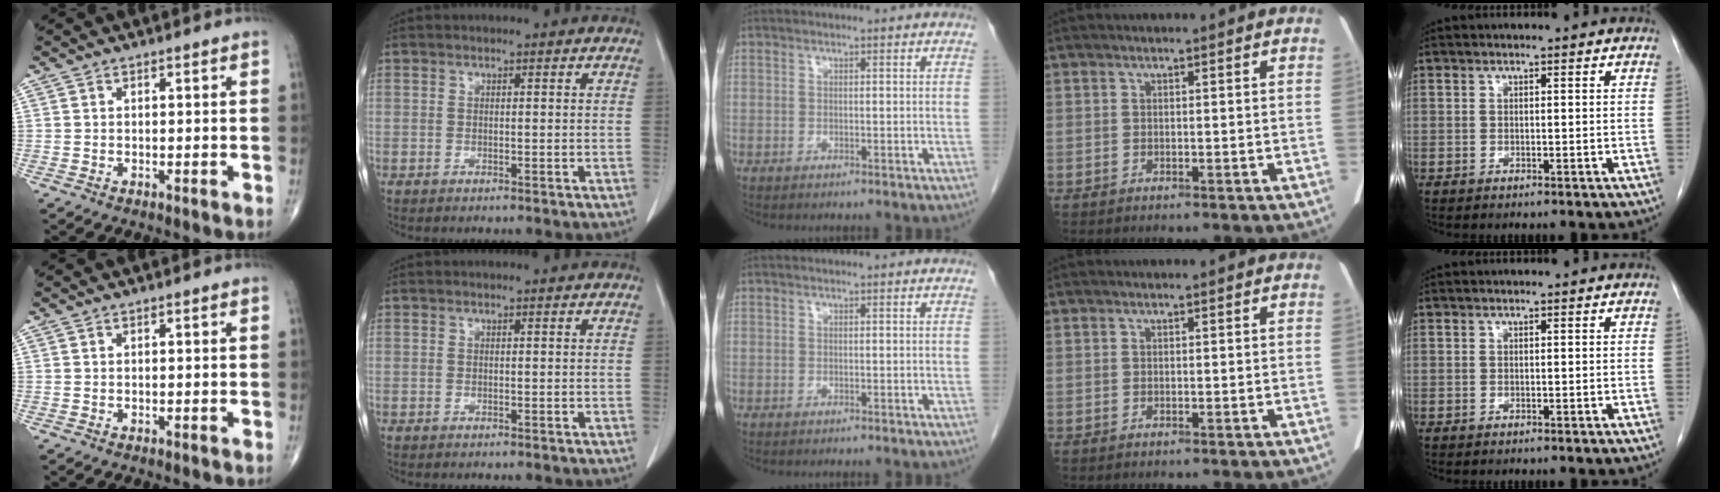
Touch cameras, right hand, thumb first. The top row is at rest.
{}